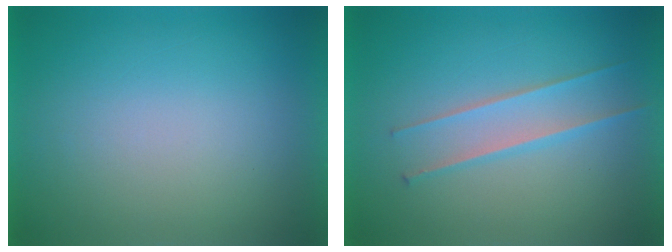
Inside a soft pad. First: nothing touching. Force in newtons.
{"total": 2.3}